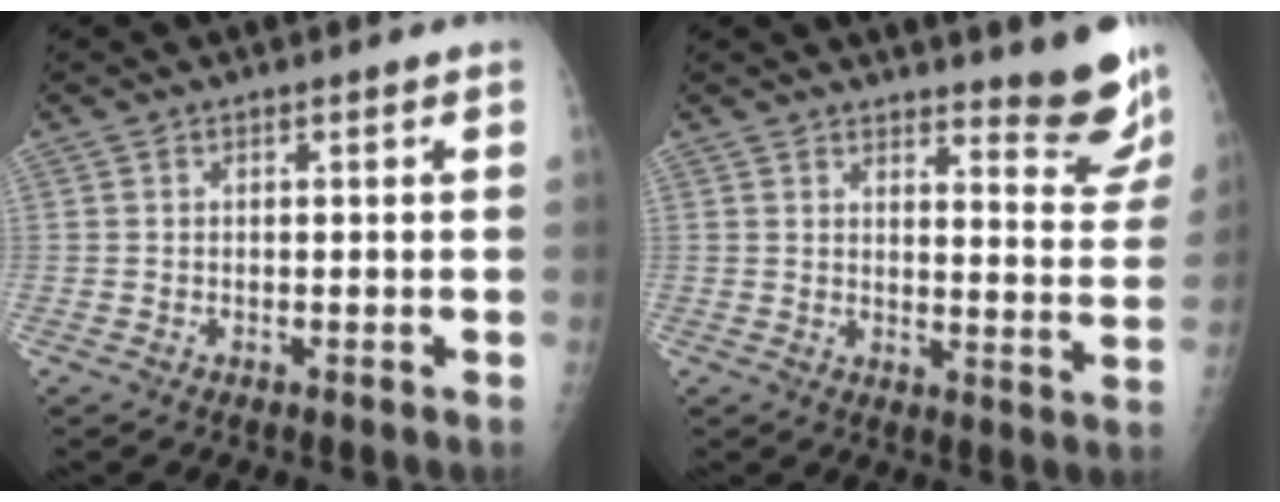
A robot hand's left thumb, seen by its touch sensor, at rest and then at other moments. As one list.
[{"total": 11.3, "force": [9.8, 2.2, 5.1], "torque": [-0.032, -0.086, 0.113]}]